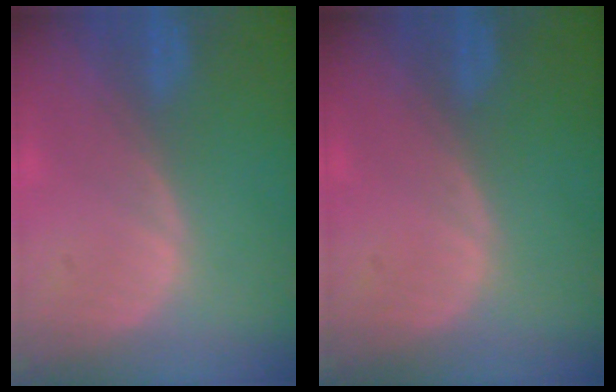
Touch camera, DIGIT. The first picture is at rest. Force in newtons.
{"total": 0.0}